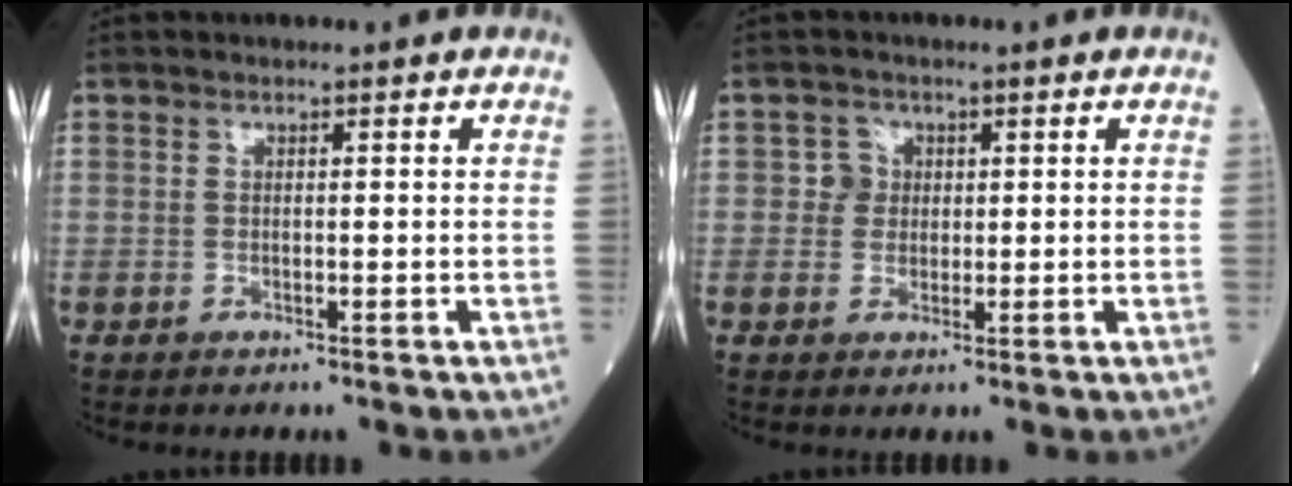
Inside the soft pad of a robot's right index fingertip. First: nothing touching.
{"total": 2.3, "force": [0.4, 2.3, 0.3], "torque": [0.003, 0.003, 0.003]}